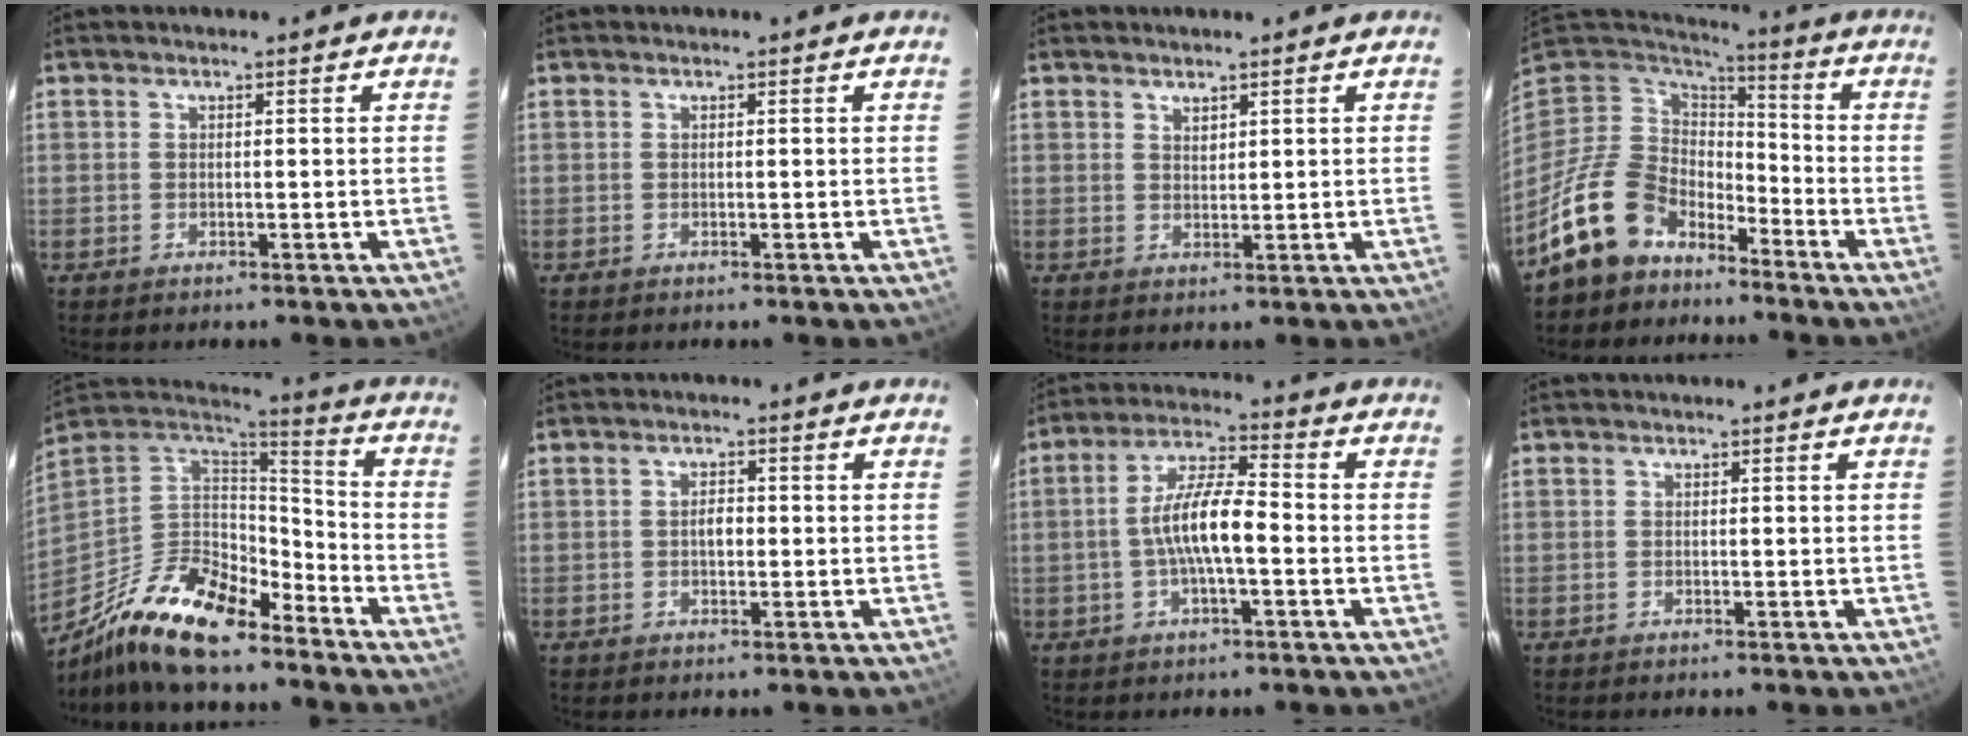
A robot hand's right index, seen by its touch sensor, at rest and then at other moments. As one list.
[{"total": 0.0}, {"total": 1.5, "force": [1.3, 0.7, 0.5], "torque": [-0.006, 0.000, 0.023]}, {"total": 14.4, "force": [-10.5, 8.7, 4.7], "torque": [-0.122, 0.014, -0.181]}, {"total": 20.9, "force": [-15.4, 7.6, 11.9], "torque": [-0.252, -0.022, -0.280]}, {"total": 2.1, "force": [-0.1, 1.3, 1.6], "torque": [-0.028, 0.007, -0.003]}, {"total": 9.3, "force": [-1.8, 2.1, 8.9], "torque": [-0.176, 0.010, -0.036]}, {"total": 0.0}]